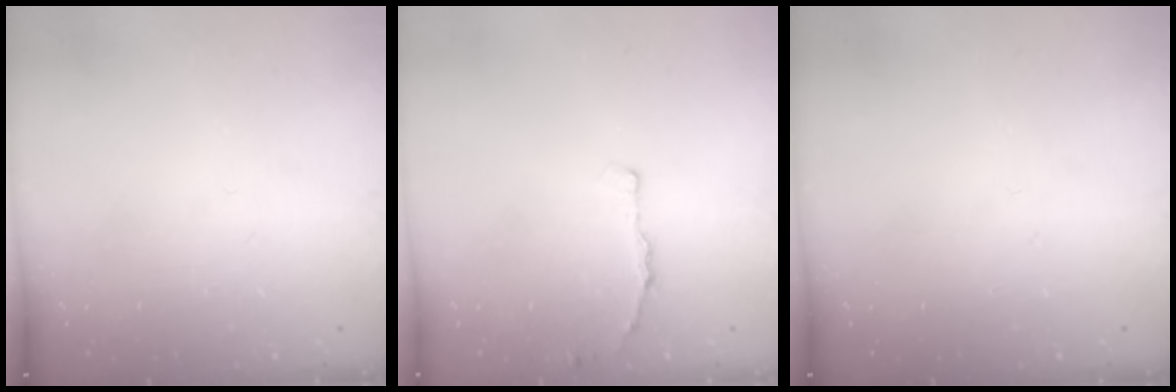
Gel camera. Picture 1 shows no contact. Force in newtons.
{"total": 3.1, "press": 3.1, "slide": 0.5}
{"total": 0.0}